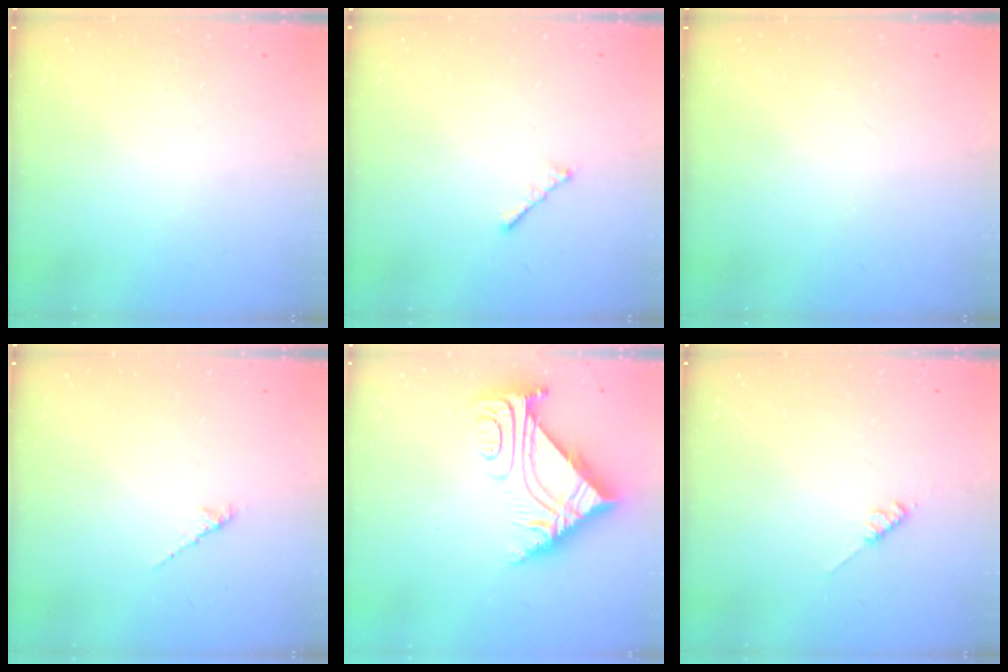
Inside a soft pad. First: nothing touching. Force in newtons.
{"total": 1.9, "press": 1.8, "slide": 0.5}
{"total": 0.0}
{"total": 2.0, "press": 2.0, "slide": 0.6}
{"total": 7.5, "press": 7.4, "slide": 0.8}
{"total": 2.8, "press": 2.8, "slide": 0.5}